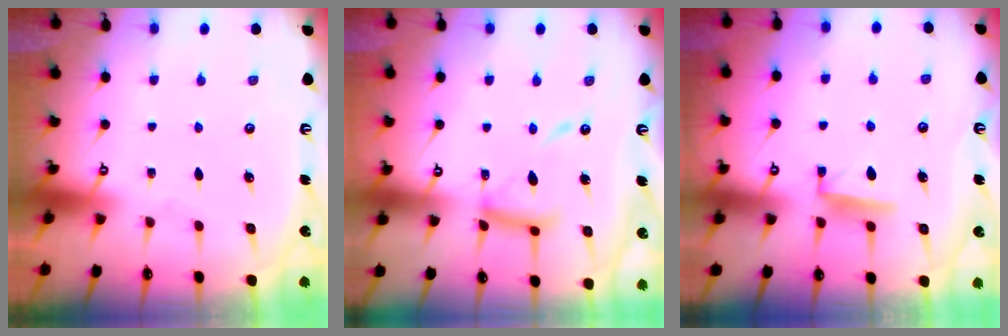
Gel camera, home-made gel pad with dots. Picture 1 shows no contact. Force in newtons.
{"total": 13.5, "press": 13.4, "slide": 1.1}
{"total": 5.3, "press": 5.2, "slide": 0.6}